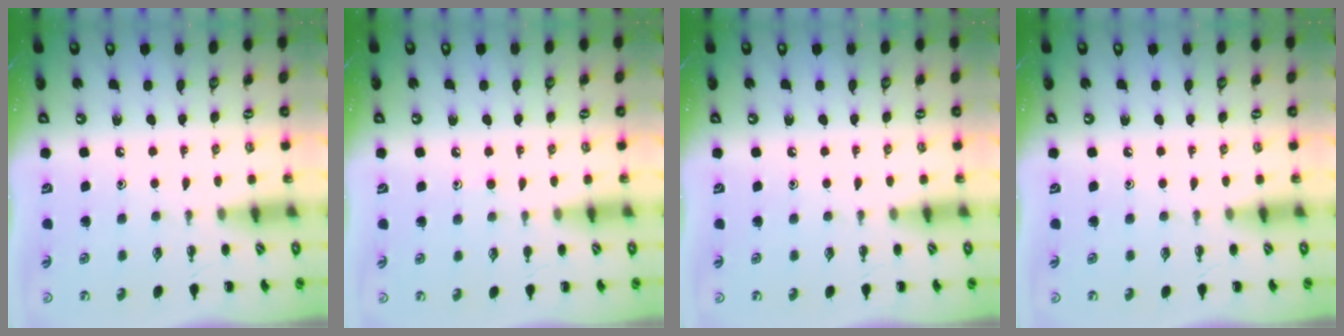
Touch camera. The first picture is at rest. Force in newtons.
{"total": 6.2, "press": 5.9, "slide": 2.1}
{"total": 0.0}
{"total": 0.0}